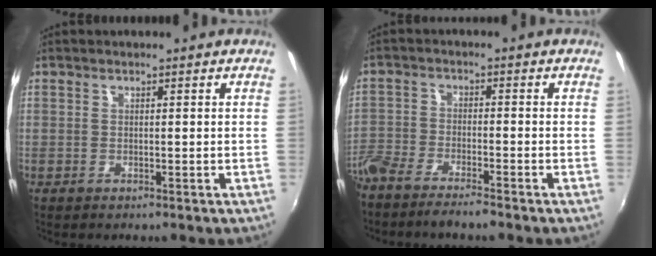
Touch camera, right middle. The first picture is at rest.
{"total": 7.7, "force": [-6.5, 1.3, 3.8], "torque": [-0.105, -0.019, -0.127]}